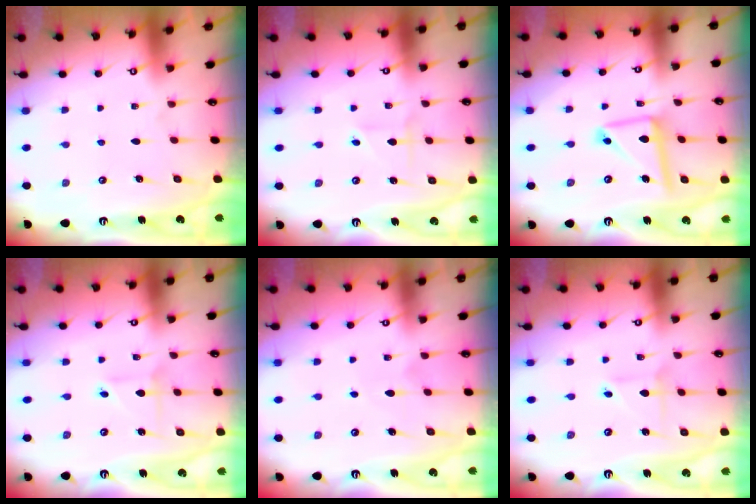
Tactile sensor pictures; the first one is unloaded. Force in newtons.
{"total": 2.1, "press": 1.8, "slide": 1.1}
{"total": 13.1, "press": 13.0, "slide": 1.3}
{"total": 2.7, "press": 2.7, "slide": 0.2}
{"total": 4.9, "press": 4.9, "slide": 0.6}
{"total": 2.7, "press": 2.7, "slide": 0.2}